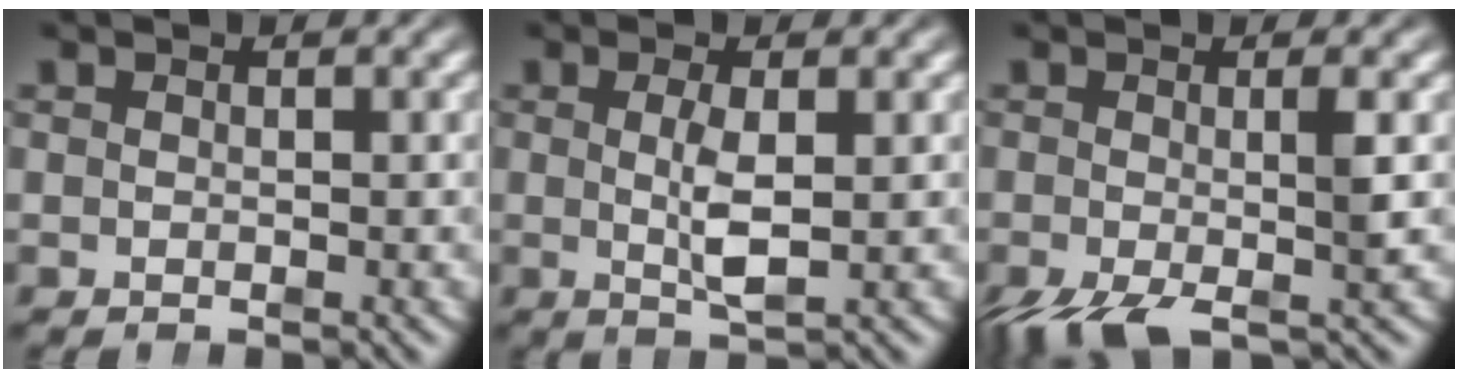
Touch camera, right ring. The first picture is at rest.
{"total": 2.9, "force": [-0.2, 0.3, 2.9], "torque": [-0.050, -0.006, 0.002]}
{"total": 4.5, "force": [-2.9, 1.5, 3.2], "torque": [-0.066, -0.022, -0.036]}